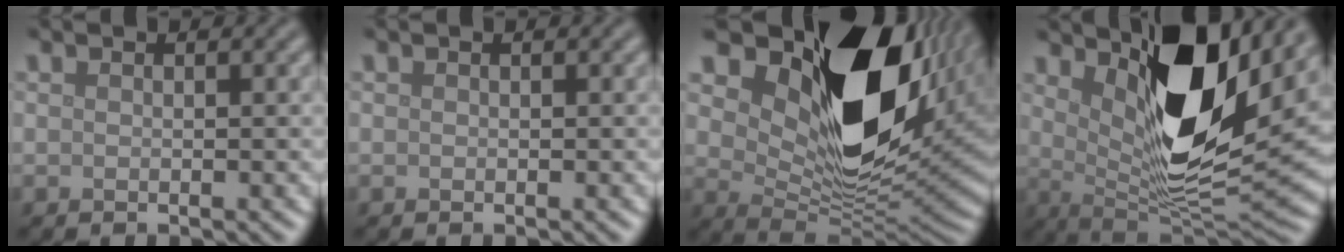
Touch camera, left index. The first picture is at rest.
{"total": 0.0}
{"total": 15.3, "force": [6.3, 8.6, 11.0], "torque": [-0.173, -0.010, 0.121]}
{"total": 12.0, "force": [4.2, 4.4, 10.3], "torque": [-0.173, -0.013, 0.075]}